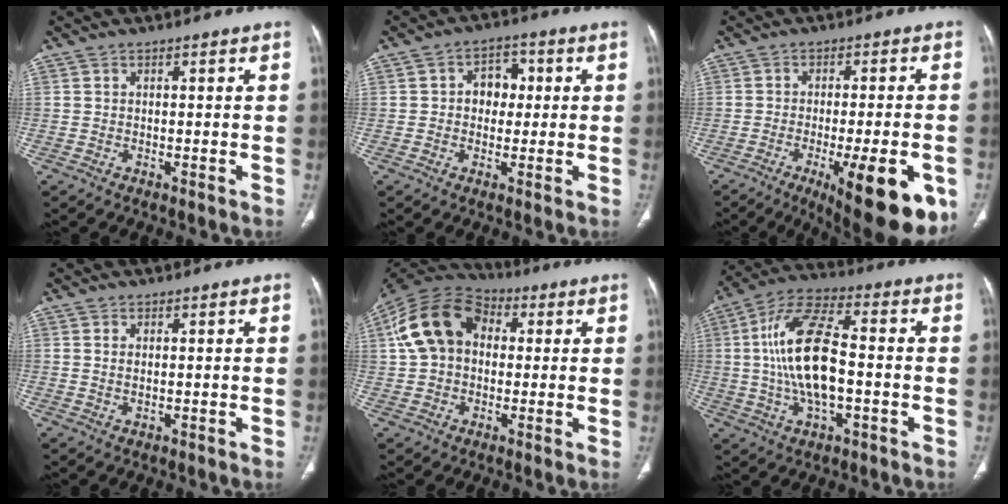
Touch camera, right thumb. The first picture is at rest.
{"total": 5.9, "force": [0.6, 4.6, 3.6], "torque": [-0.021, 0.011, 0.003]}
{"total": 17.9, "force": [-7.5, 5.2, 15.4], "torque": [-0.158, -0.001, -0.093]}
{"total": 1.4, "force": [0.4, 0.6, 1.2], "torque": [-0.028, -0.003, 0.012]}
{"total": 15.1, "force": [2.6, 11.1, 9.9], "torque": [-0.175, 0.032, 0.036]}
{"total": 16.4, "force": [-0.8, 7.3, 14.7], "torque": [-0.290, 0.025, -0.017]}